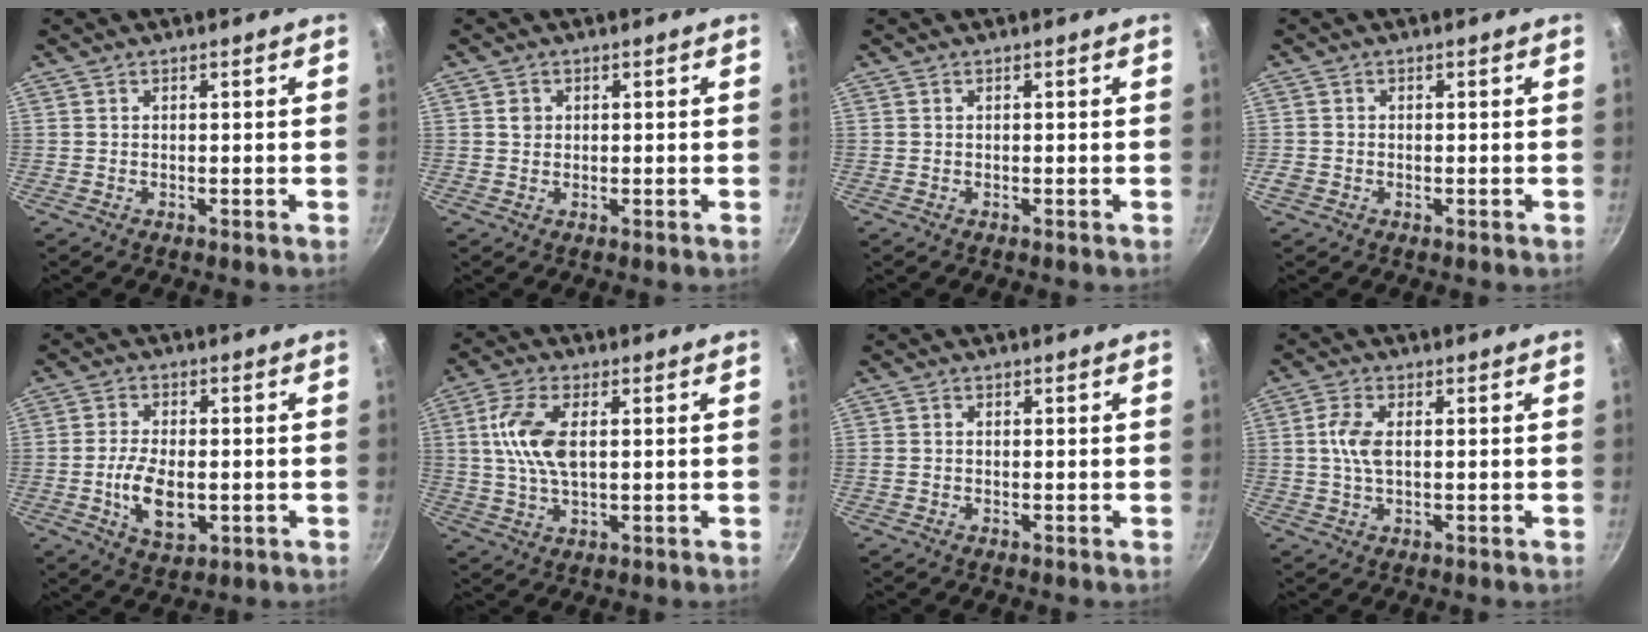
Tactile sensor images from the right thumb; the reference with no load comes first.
{"total": 1.6, "force": [0.4, 1.4, 0.6], "torque": [-0.005, 0.003, 0.006]}
{"total": 0.0}
{"total": 1.6, "force": [-0.5, 1.3, 0.7], "torque": [-0.012, 0.000, -0.010]}
{"total": 8.9, "force": [-1.5, 4.8, 7.3], "torque": [-0.135, 0.000, -0.022]}
{"total": 9.6, "force": [1.7, 4.6, 8.2], "torque": [-0.163, 0.005, 0.030]}
{"total": 0.9, "force": [0.1, 0.7, 0.6], "torque": [-0.010, 0.003, 0.000]}
{"total": 5.2, "force": [0.6, 2.6, 4.4], "torque": [-0.095, 0.005, 0.010]}